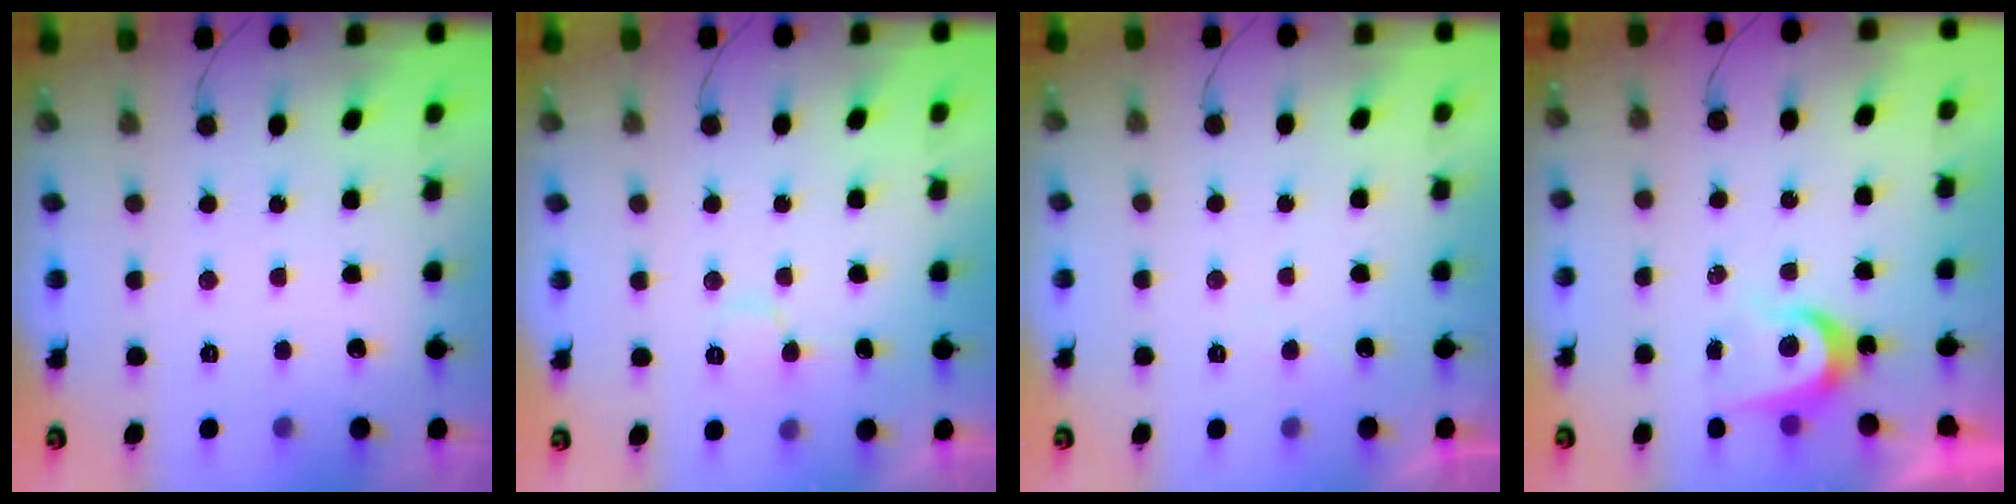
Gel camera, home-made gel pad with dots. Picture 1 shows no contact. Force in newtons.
{"total": 5.9, "press": 5.9, "slide": 0.5}
{"total": 2.6, "press": 2.6, "slide": 0.3}
{"total": 5.8, "press": 5.8, "slide": 0.3}